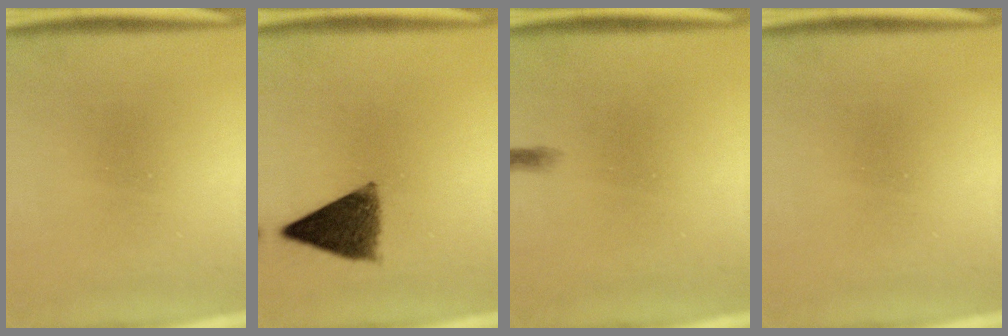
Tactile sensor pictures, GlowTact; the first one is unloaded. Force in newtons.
{"total": 8.5}
{"total": 0.6}
{"total": 0.0}